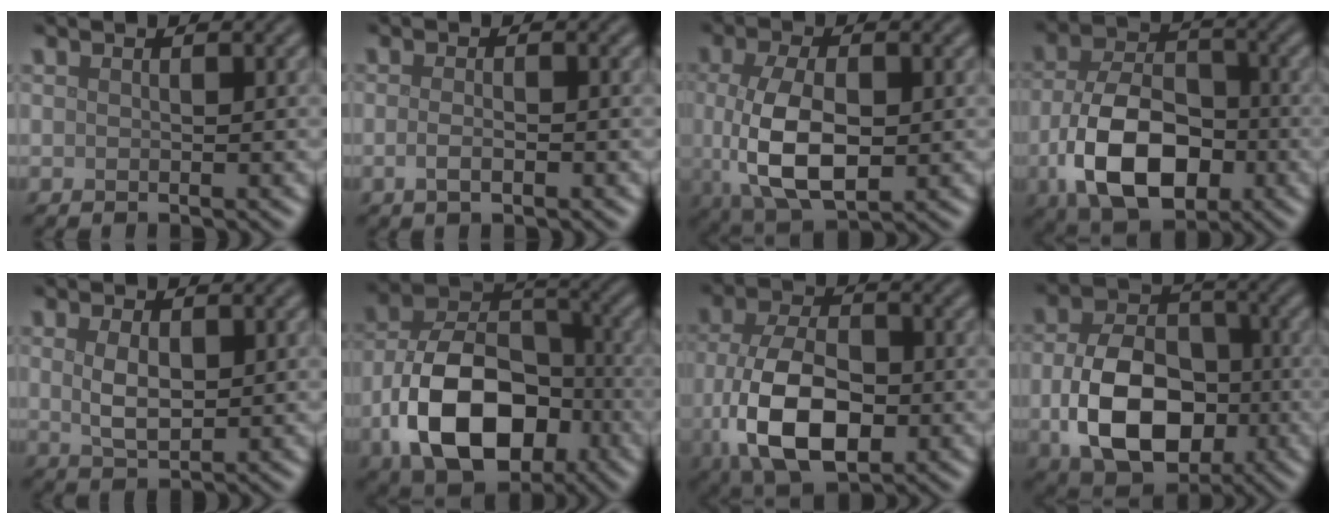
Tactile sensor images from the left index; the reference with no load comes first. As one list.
[{"total": 1.5, "force": [-0.5, 0.6, 1.3], "torque": [-0.029, -0.003, -0.013]}, {"total": 8.1, "force": [-0.5, 4.3, 6.9], "torque": [-0.148, -0.014, -0.003]}, {"total": 10.4, "force": [-3.2, 6.5, 7.5], "torque": [-0.155, -0.013, -0.059]}, {"total": 3.0, "force": [0.5, 1.6, 2.4], "torque": [-0.055, -0.003, 0.014]}, {"total": 12.1, "force": [-4.1, 7.8, 8.2], "torque": [-0.155, -0.007, -0.076]}, {"total": 10.3, "force": [-2.2, 6.1, 8.0], "torque": [-0.176, -0.018, -0.037]}, {"total": 10.7, "force": [-2.0, 7.5, 7.4], "torque": [-0.150, -0.020, -0.025]}]